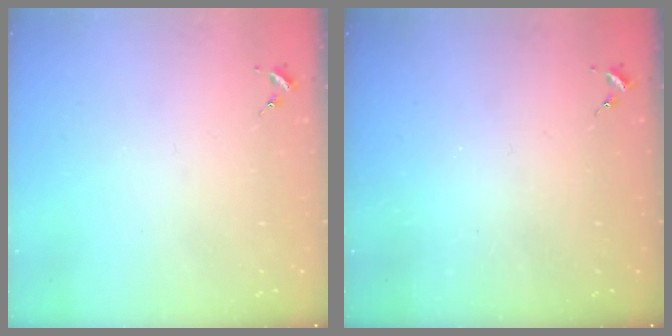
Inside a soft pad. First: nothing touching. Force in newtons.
{"total": 0.0}